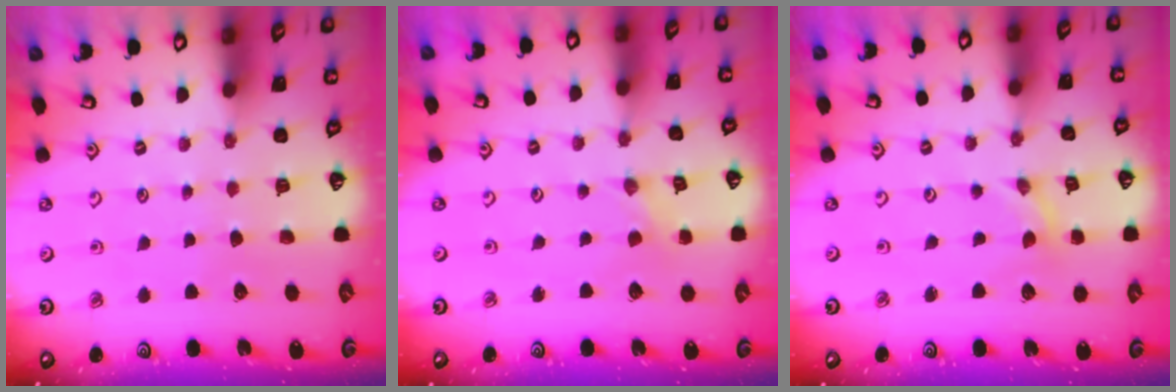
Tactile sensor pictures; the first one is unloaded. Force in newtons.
{"total": 0.0}
{"total": 0.0}